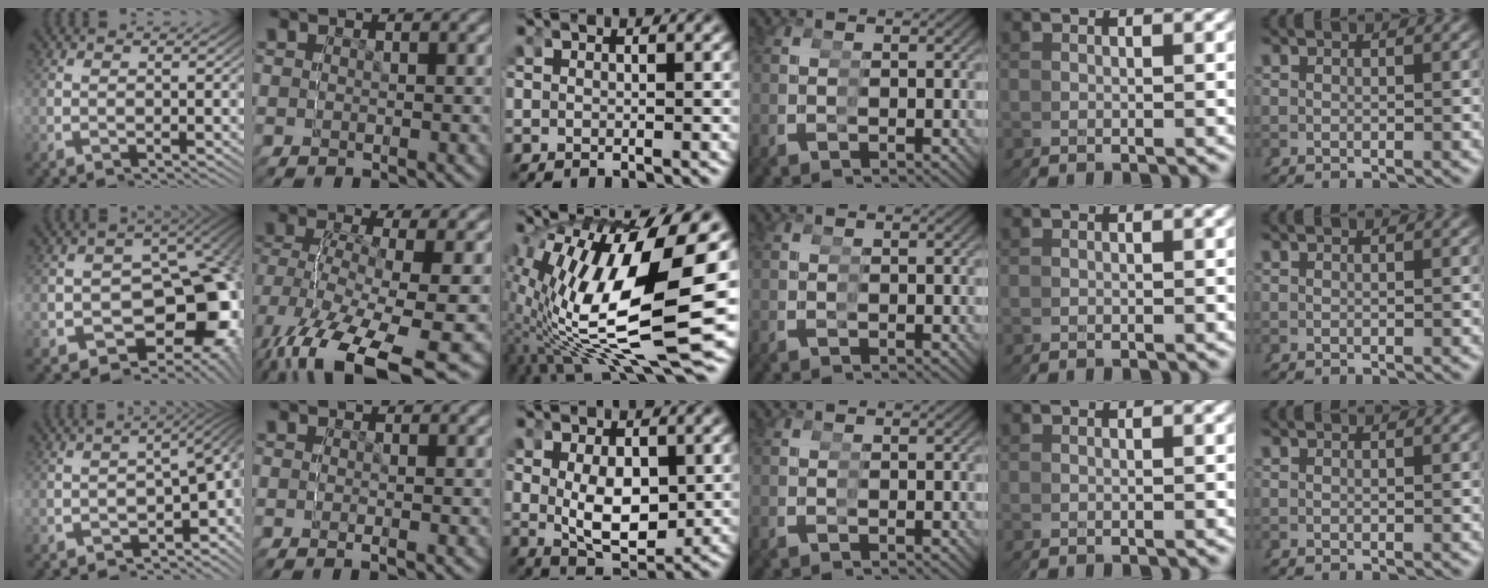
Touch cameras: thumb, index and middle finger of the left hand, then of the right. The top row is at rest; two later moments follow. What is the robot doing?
{"motion": "grasp_and_lifting", "object": "condiment"}